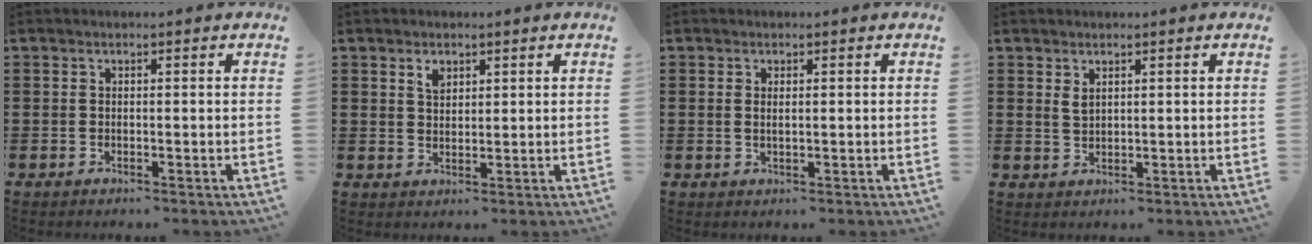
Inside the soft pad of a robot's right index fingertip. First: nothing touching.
{"total": 2.2, "force": [1.5, 1.3, 1.0], "torque": [-0.015, 0.000, 0.026]}
{"total": 1.1, "force": [0.3, 0.3, 1.0], "torque": [-0.021, 0.001, 0.005]}
{"total": 1.9, "force": [1.3, 1.0, 1.0], "torque": [-0.022, 0.003, 0.025]}